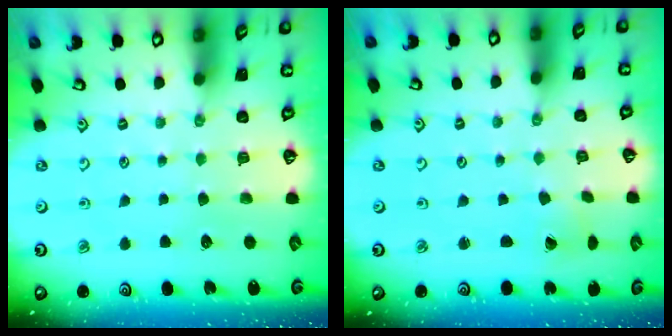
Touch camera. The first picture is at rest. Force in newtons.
{"total": 1.3, "press": 1.3, "slide": 0.1}